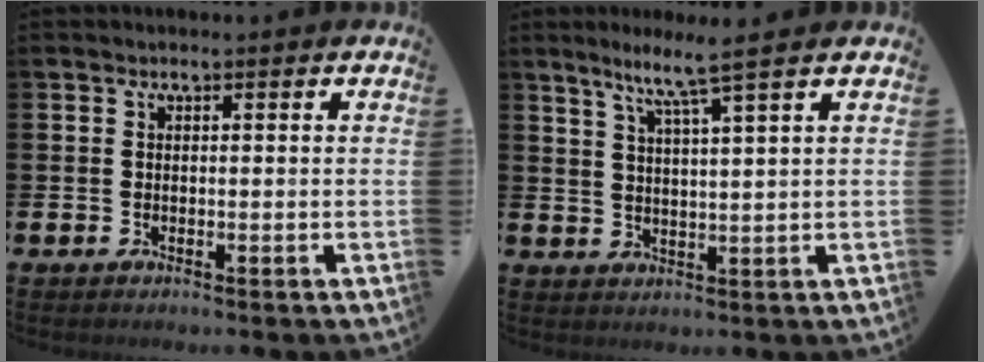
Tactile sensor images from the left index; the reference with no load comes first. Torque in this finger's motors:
{"motor_torque": [0.97, -0.48, 0.35, 0.07]}